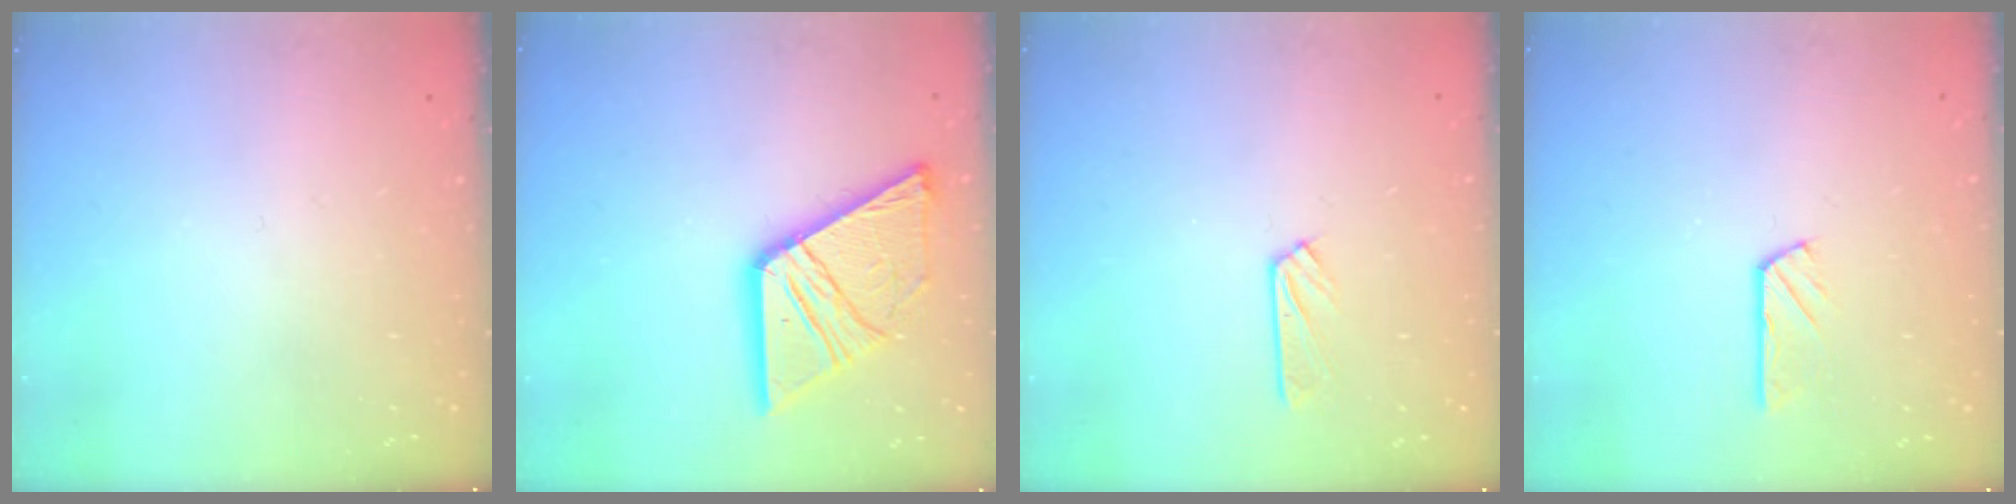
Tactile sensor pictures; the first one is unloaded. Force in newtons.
{"total": 18.4, "press": 18.3, "slide": 2.2}
{"total": 3.2, "press": 3.2, "slide": 0.3}
{"total": 2.9, "press": 2.9, "slide": 0.2}